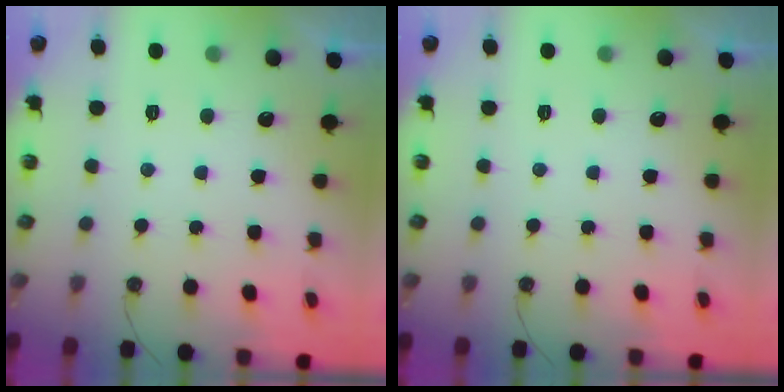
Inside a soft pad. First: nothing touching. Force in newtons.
{"total": 0.0}